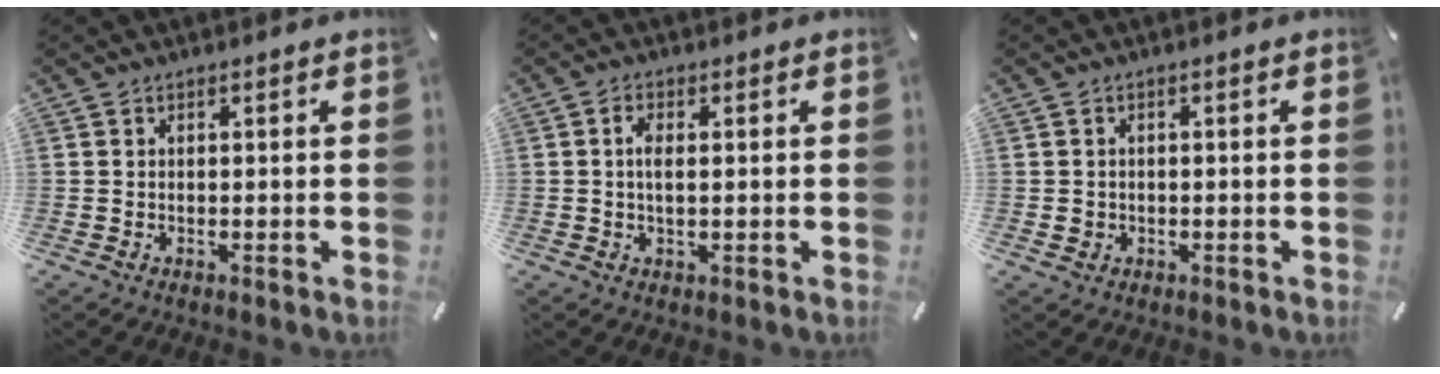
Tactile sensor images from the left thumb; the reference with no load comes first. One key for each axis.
{"total": 3.3, "fx": 0.4, "fy": 1.4, "fz": 2.9, "tx": -0.067, "ty": 0.002, "tz": 0.002}
{"total": 1.7, "fx": -0.2, "fy": 1.6, "fz": 0.5, "tx": -0.012, "ty": 0.006, "tz": -0.007}